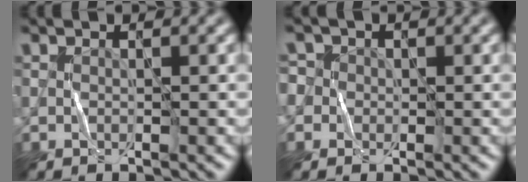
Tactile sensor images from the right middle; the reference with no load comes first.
{"total": 3.0, "force": [0.6, 2.8, 0.9], "torque": [0.002, 0.019, -0.017]}